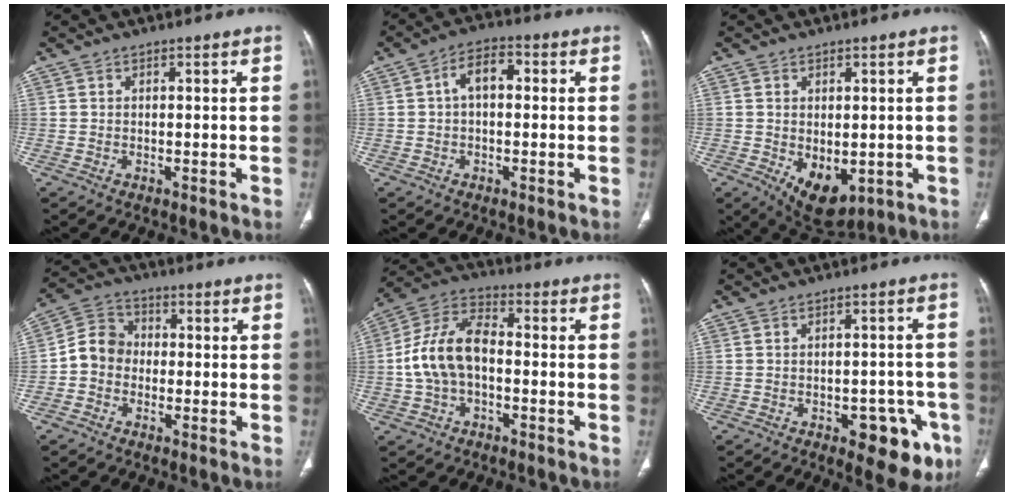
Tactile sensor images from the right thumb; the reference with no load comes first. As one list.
[{"total": 5.6, "force": [0.5, 3.3, 4.5], "torque": [-0.068, 0.021, -0.001]}, {"total": 8.7, "force": [-2.0, 5.2, 6.7], "torque": [-0.088, -0.011, -0.007]}, {"total": 7.1, "force": [-1.3, 6.1, 3.2], "torque": [-0.038, 0.027, -0.040]}, {"total": 12.0, "force": [-1.2, 7.4, 9.4], "torque": [-0.182, 0.039, -0.031]}, {"total": 10.3, "force": [-4.8, 5.3, 7.4], "torque": [-0.055, 0.022, -0.052]}]